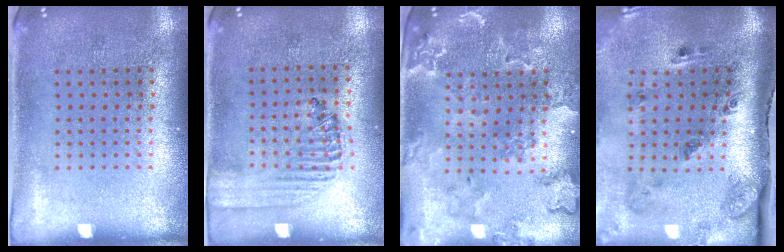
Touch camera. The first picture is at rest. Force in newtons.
{"total": 1.3, "press": 1.2, "slide": 0.5}
{"total": 1.4, "press": 1.4, "slide": 0.3}
{"total": 3.4, "press": 2.1, "slide": 2.6}